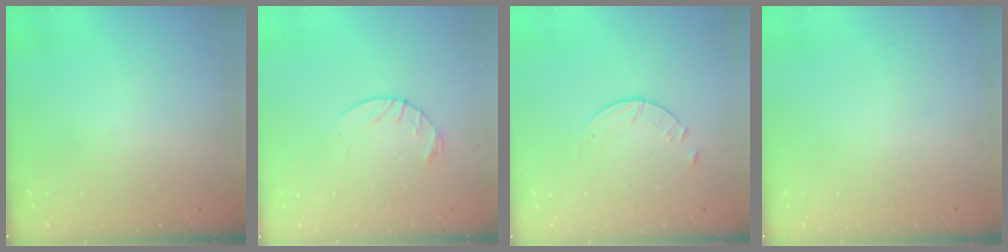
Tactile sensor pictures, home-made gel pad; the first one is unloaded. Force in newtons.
{"total": 6.0, "press": 6.0, "slide": 0.8}
{"total": 3.0, "press": 3.0, "slide": 0.4}
{"total": 0.0}